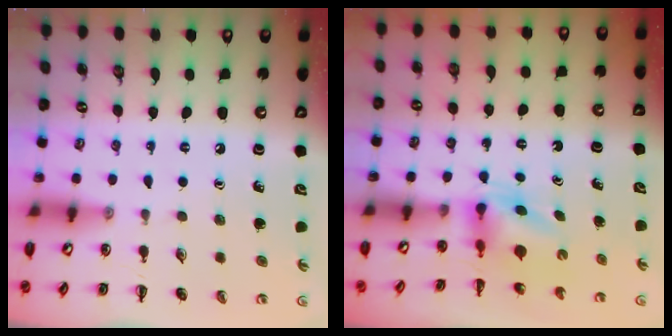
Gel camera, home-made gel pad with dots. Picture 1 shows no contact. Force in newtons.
{"total": 3.8, "press": 3.8, "slide": 0.7}